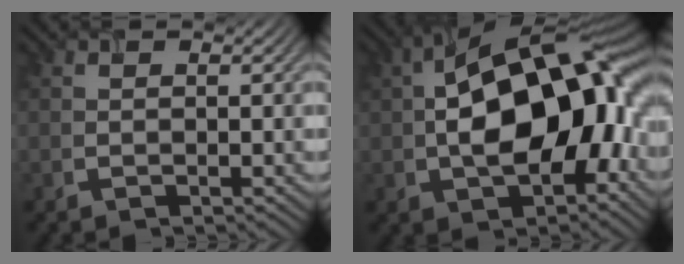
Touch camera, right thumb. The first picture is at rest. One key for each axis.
{"total": 17.4, "fx": 0.5, "fy": 10.0, "fz": 14.3, "tx": -0.224, "ty": 0.003, "tz": 0.006}